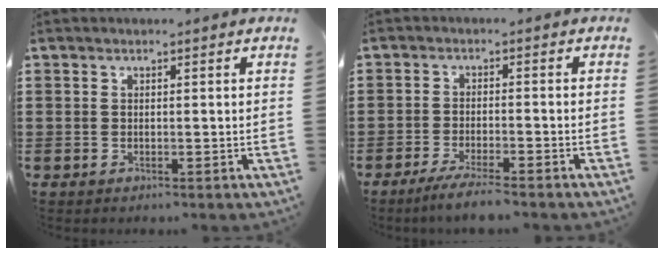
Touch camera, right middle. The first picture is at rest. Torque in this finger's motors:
{"motor_torque": [0.11, -0.02, 0.17, 0.08]}